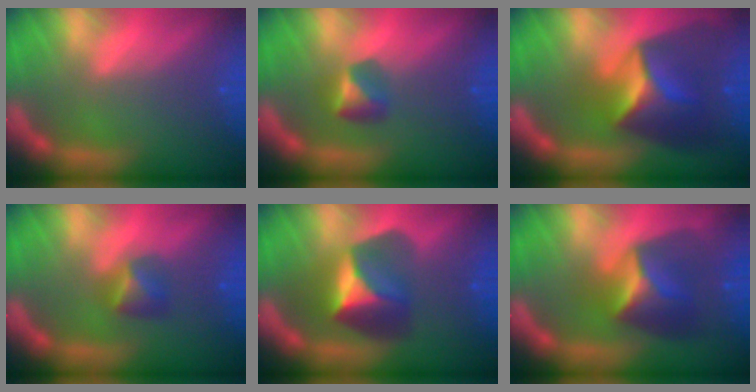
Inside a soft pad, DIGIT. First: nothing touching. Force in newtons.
{"total": 2.4}
{"total": 8.9}
{"total": 2.4}
{"total": 6.4}
{"total": 6.4}